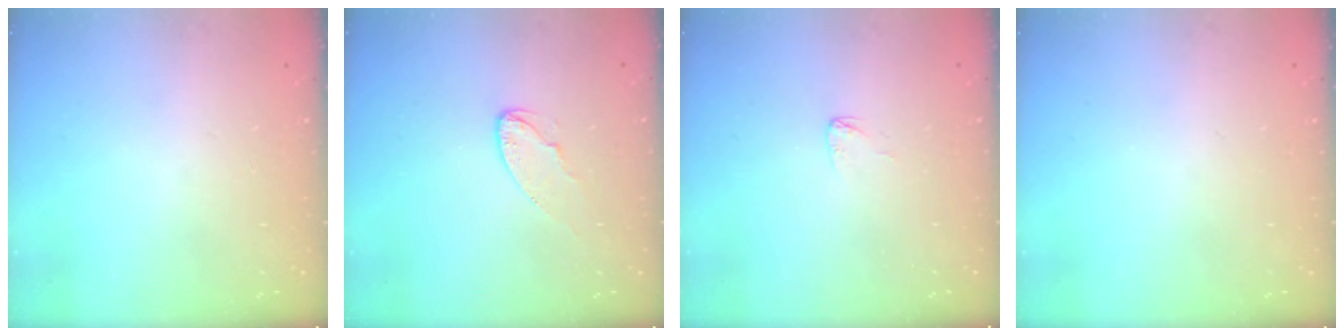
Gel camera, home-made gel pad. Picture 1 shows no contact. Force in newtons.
{"total": 6.1, "press": 6.1, "slide": 0.3}
{"total": 2.9, "press": 2.9, "slide": 0.2}
{"total": 0.0}